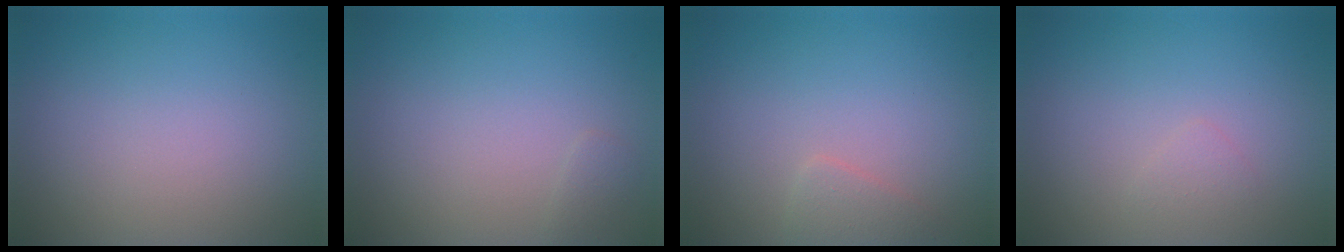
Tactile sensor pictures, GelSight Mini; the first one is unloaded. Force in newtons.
{"total": 0.6, "press": 0.6, "slide": 0.0}
{"total": 1.2, "press": 1.2, "slide": 0.1}
{"total": 0.8, "press": 0.8, "slide": 0.1}